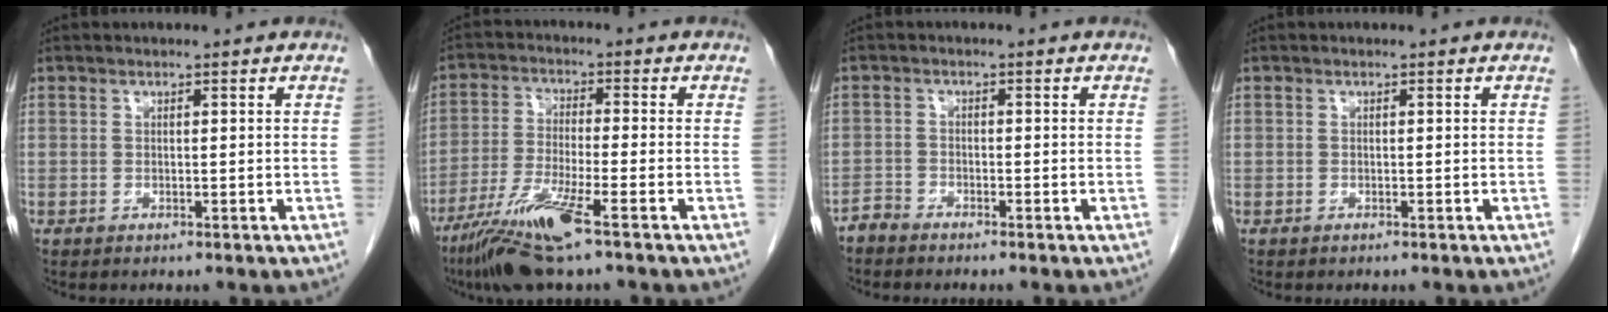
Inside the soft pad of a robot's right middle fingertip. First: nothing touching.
{"total": 10.4, "force": [-6.3, 0.3, 8.3], "torque": [-0.171, -0.026, -0.118]}
{"total": 1.7, "force": [-1.7, 0.2, -0.1], "torque": [0.004, -0.001, -0.033]}
{"total": 0.0}